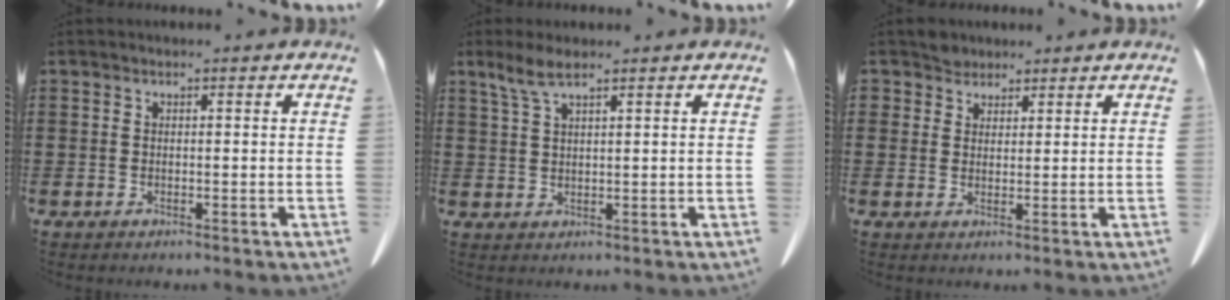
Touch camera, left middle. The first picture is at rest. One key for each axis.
{"total": 3.8, "fx": 2.4, "fy": 0.8, "fz": 2.8, "tx": -0.060, "ty": 0.002, "tz": 0.044}
{"total": 2.6, "fx": 2.3, "fy": 1.2, "fz": -0.1, "tx": -0.006, "ty": 0.005, "tz": 0.047}